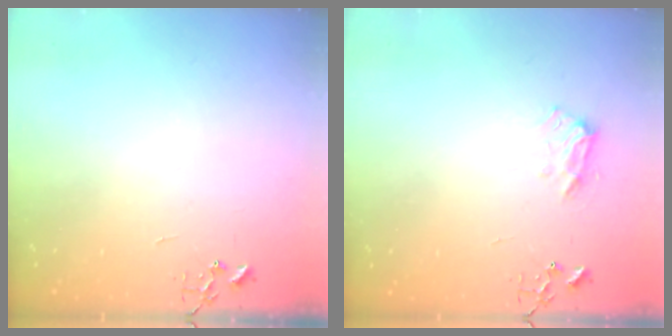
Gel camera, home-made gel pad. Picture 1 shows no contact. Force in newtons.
{"total": 9.0, "press": 8.9, "slide": 1.1}